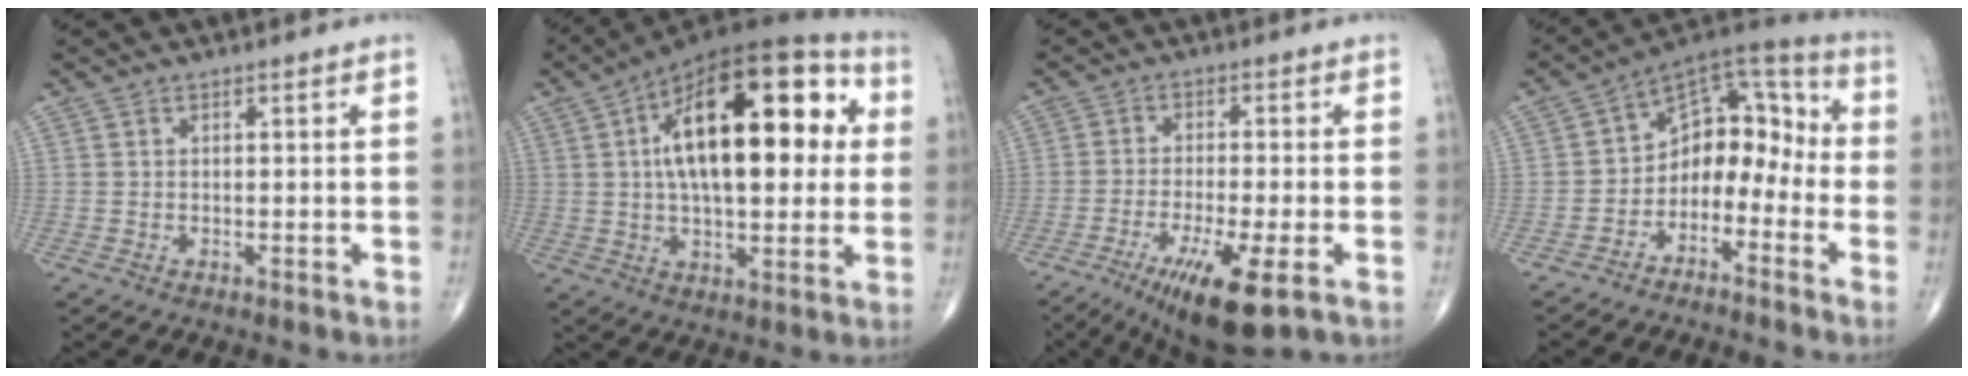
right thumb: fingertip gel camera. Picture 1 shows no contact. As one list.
[{"total": 26.2, "force": [5.2, 11.9, 22.7], "torque": [-0.344, 0.022, 0.070]}, {"total": 11.3, "force": [-5.4, 2.1, 9.7], "torque": [-0.174, -0.008, -0.085]}, {"total": 11.8, "force": [-4.2, 8.3, 7.3], "torque": [-0.062, 0.090, -0.085]}]